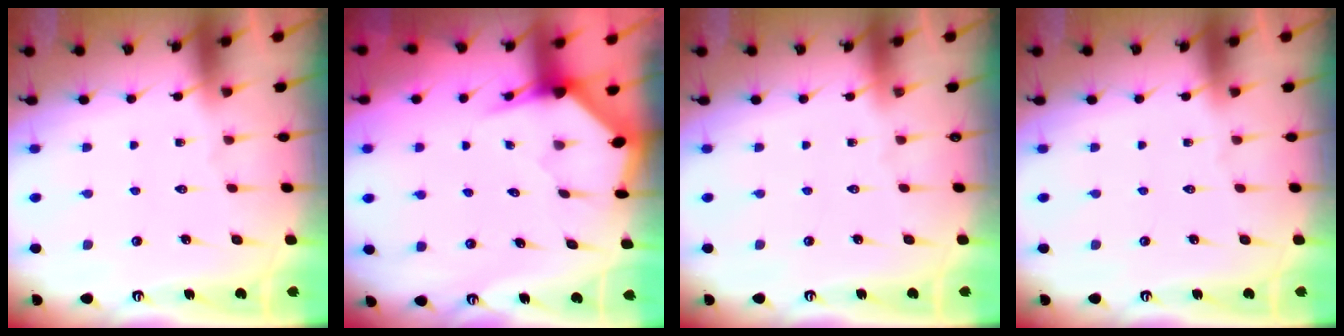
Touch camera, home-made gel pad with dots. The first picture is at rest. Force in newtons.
{"total": 3.5, "press": 3.5, "slide": 0.3}
{"total": 0.0}
{"total": 0.0}